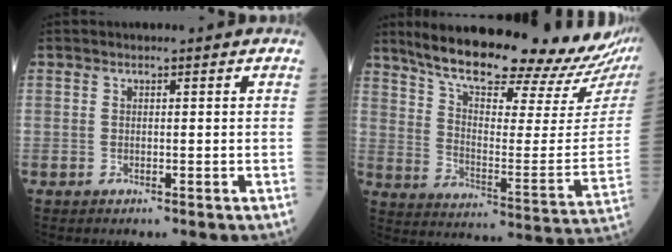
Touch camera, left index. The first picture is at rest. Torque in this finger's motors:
{"motor_torque": [0.86, -1.28, 0.54, 0.13]}